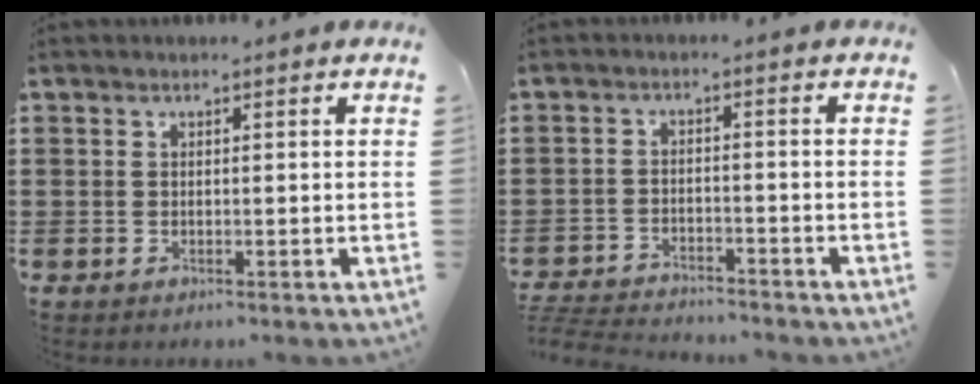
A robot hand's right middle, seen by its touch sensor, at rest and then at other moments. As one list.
[{"total": 4.1, "force": [-4.0, 0.5, 0.2], "torque": [-0.012, 0.003, -0.089]}]